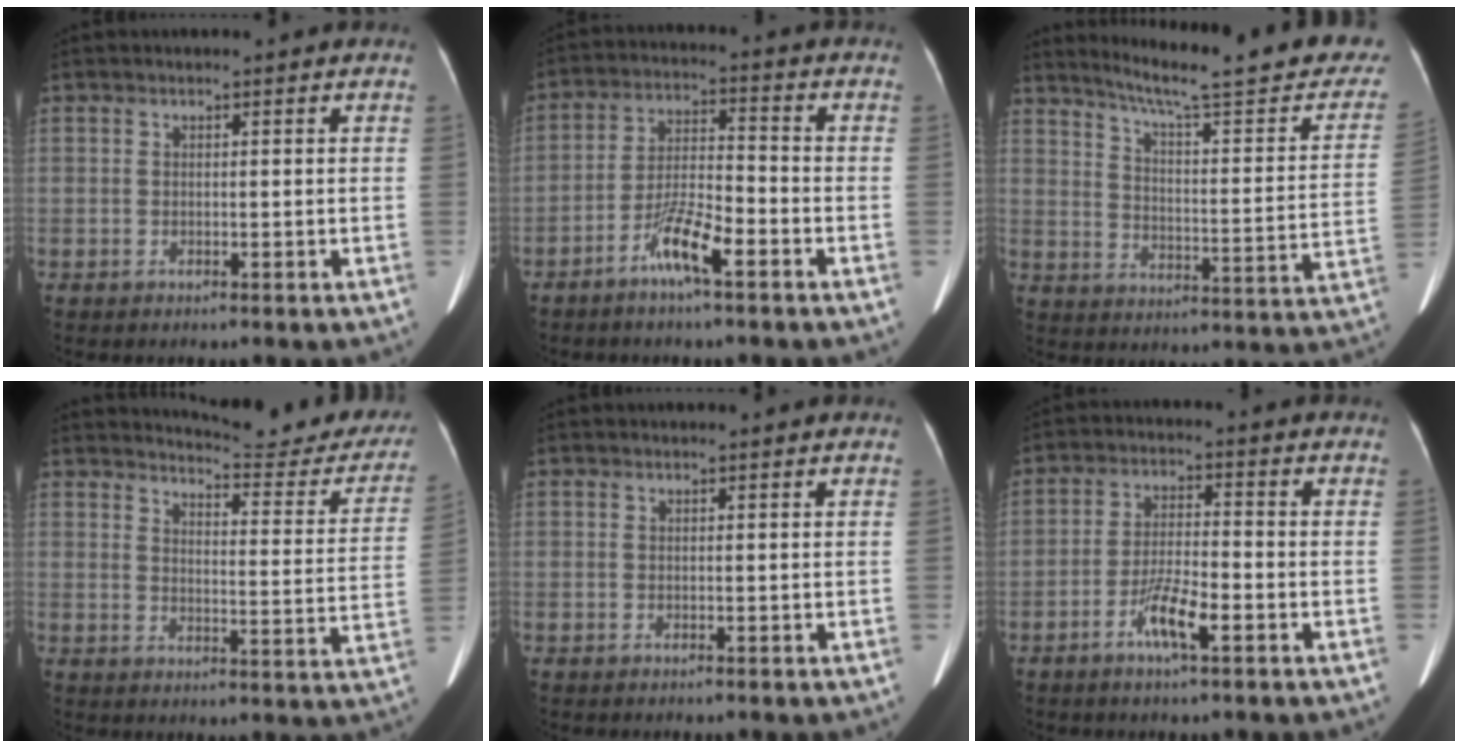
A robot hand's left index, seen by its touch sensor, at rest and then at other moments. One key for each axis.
{"total": 7.3, "fx": -4.4, "fy": 0.9, "fz": 5.7, "tx": -0.118, "ty": 0.000, "tz": -0.082}
{"total": 24.3, "fx": 21.0, "fy": 1.9, "fz": 12.1, "tx": -0.172, "ty": -0.059, "tz": 0.265}
{"total": 18.1, "fx": 17.3, "fy": 2.3, "fz": 4.9, "tx": -0.048, "ty": -0.083, "tz": 0.191}
{"total": 0.0}
{"total": 6.1, "fx": -3.1, "fy": 0.8, "fz": 5.1, "tx": -0.104, "ty": -0.003, "tz": -0.057}